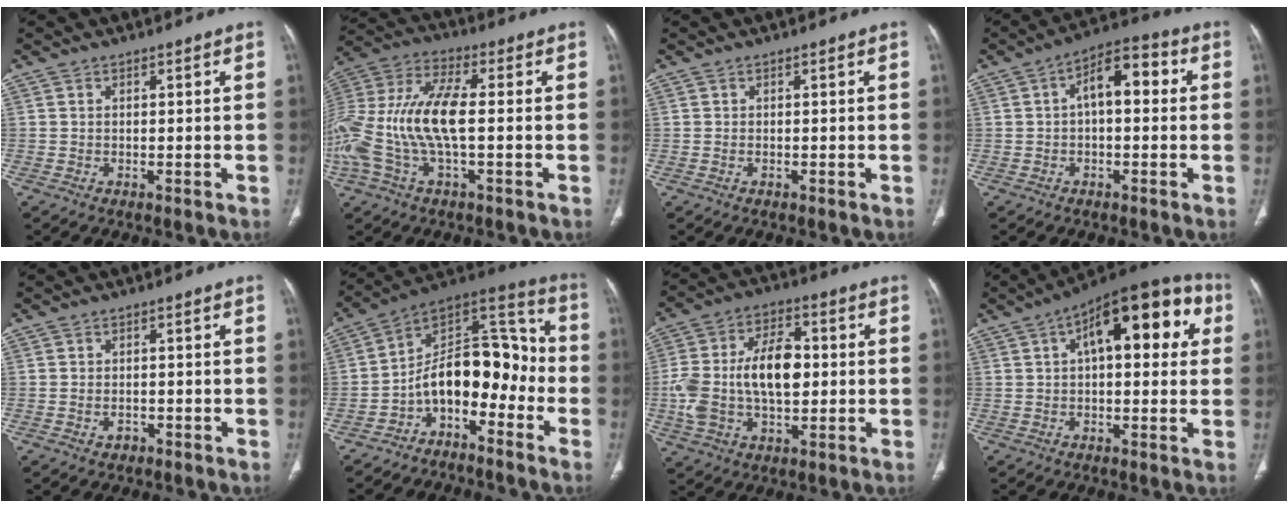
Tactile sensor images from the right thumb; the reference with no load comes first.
{"total": 19.8, "force": [-1.9, 7.9, 18.1], "torque": [-0.430, 0.024, -0.036]}
{"total": 0.0}
{"total": 8.9, "force": [1.0, 4.6, 7.5], "torque": [-0.100, 0.032, 0.007]}
{"total": 1.8, "force": [-0.7, 1.4, 0.9], "torque": [-0.014, 0.009, -0.005]}
{"total": 14.7, "force": [-5.4, 8.6, 10.6], "torque": [-0.129, 0.108, -0.100]}
{"total": 16.4, "force": [0.0, 9.5, 13.4], "torque": [-0.246, 0.025, 0.002]}
{"total": 19.2, "force": [5.5, 8.8, 16.2], "torque": [-0.190, 0.034, 0.071]}